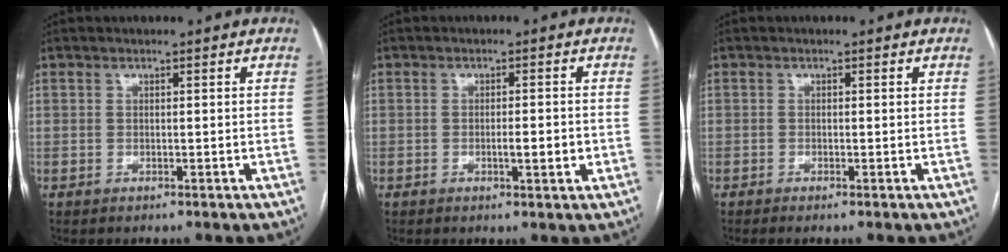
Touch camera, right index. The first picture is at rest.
{"total": 2.8, "force": [-0.6, 0.6, 2.7], "torque": [-0.046, -0.001, -0.007]}
{"total": 0.7, "force": [-0.4, -0.1, 0.6], "torque": [-0.012, -0.002, -0.009]}